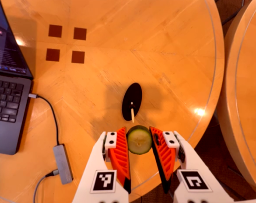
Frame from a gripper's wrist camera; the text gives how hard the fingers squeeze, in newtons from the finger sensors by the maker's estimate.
{"total": 7.9, "left": 7.7, "right": 8.2}